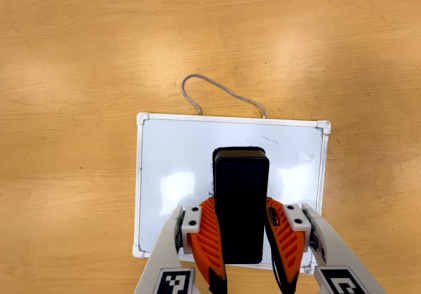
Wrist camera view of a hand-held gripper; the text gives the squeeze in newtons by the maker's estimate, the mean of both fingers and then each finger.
{"total": 8.0, "left": 6.5, "right": 9.5}